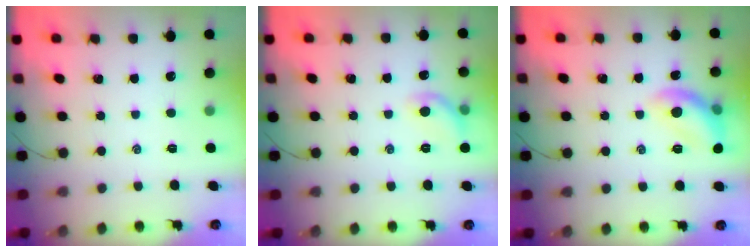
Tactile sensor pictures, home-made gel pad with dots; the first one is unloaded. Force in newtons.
{"total": 6.9, "press": 6.8, "slide": 1.3}
{"total": 12.5, "press": 12.3, "slide": 2.3}